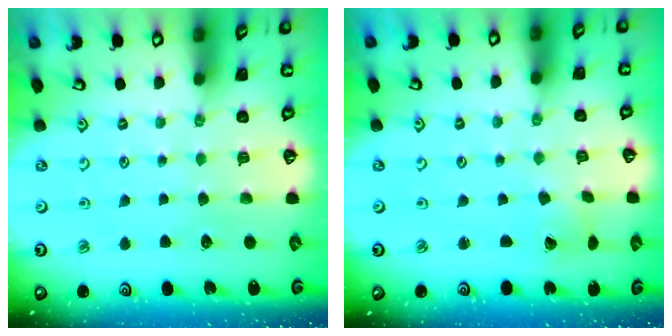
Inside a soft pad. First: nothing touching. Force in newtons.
{"total": 1.8, "press": 1.8, "slide": 0.1}